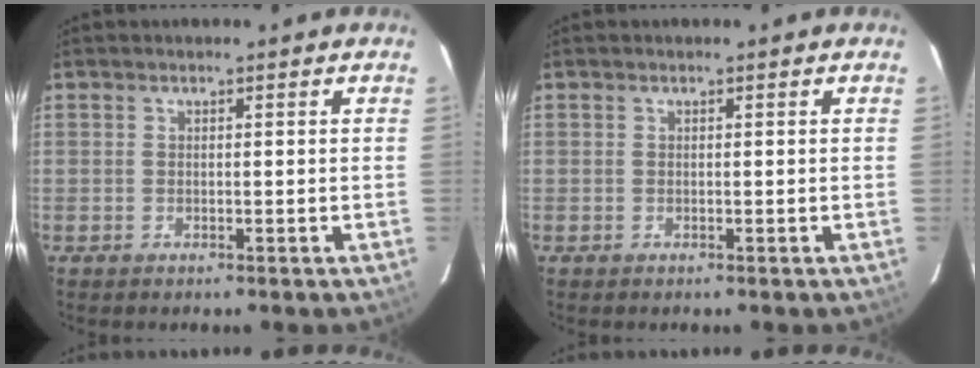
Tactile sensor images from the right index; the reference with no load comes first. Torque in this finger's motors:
{"motor_torque": [0.00, 0.00, 0.00, 0.00]}